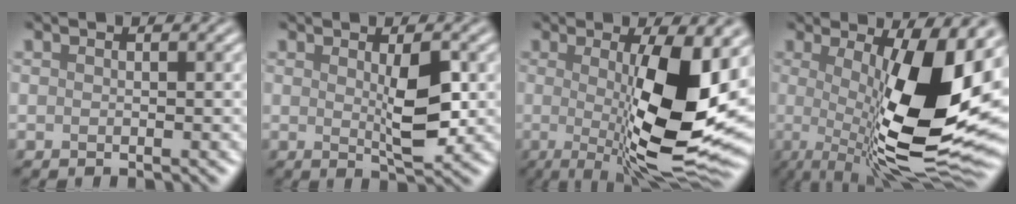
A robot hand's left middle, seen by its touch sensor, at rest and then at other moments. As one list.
[{"total": 3.7, "force": [0.3, 0.8, 3.6], "torque": [-0.062, -0.007, 0.013]}, {"total": 12.5, "force": [-0.5, 3.1, 12.1], "torque": [-0.177, -0.018, -0.001]}, {"total": 14.7, "force": [0.2, 4.4, 14.0], "torque": [-0.185, -0.010, 0.001]}]